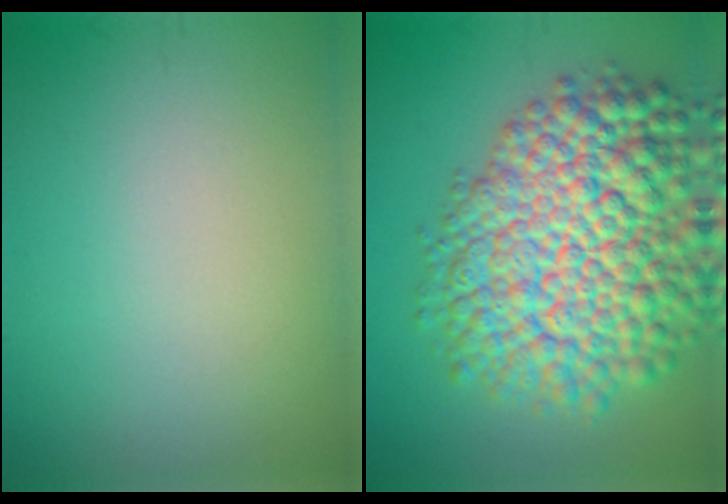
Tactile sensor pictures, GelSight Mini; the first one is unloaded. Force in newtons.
{"total": 13.0, "press": 12.9, "slide": 0.5}